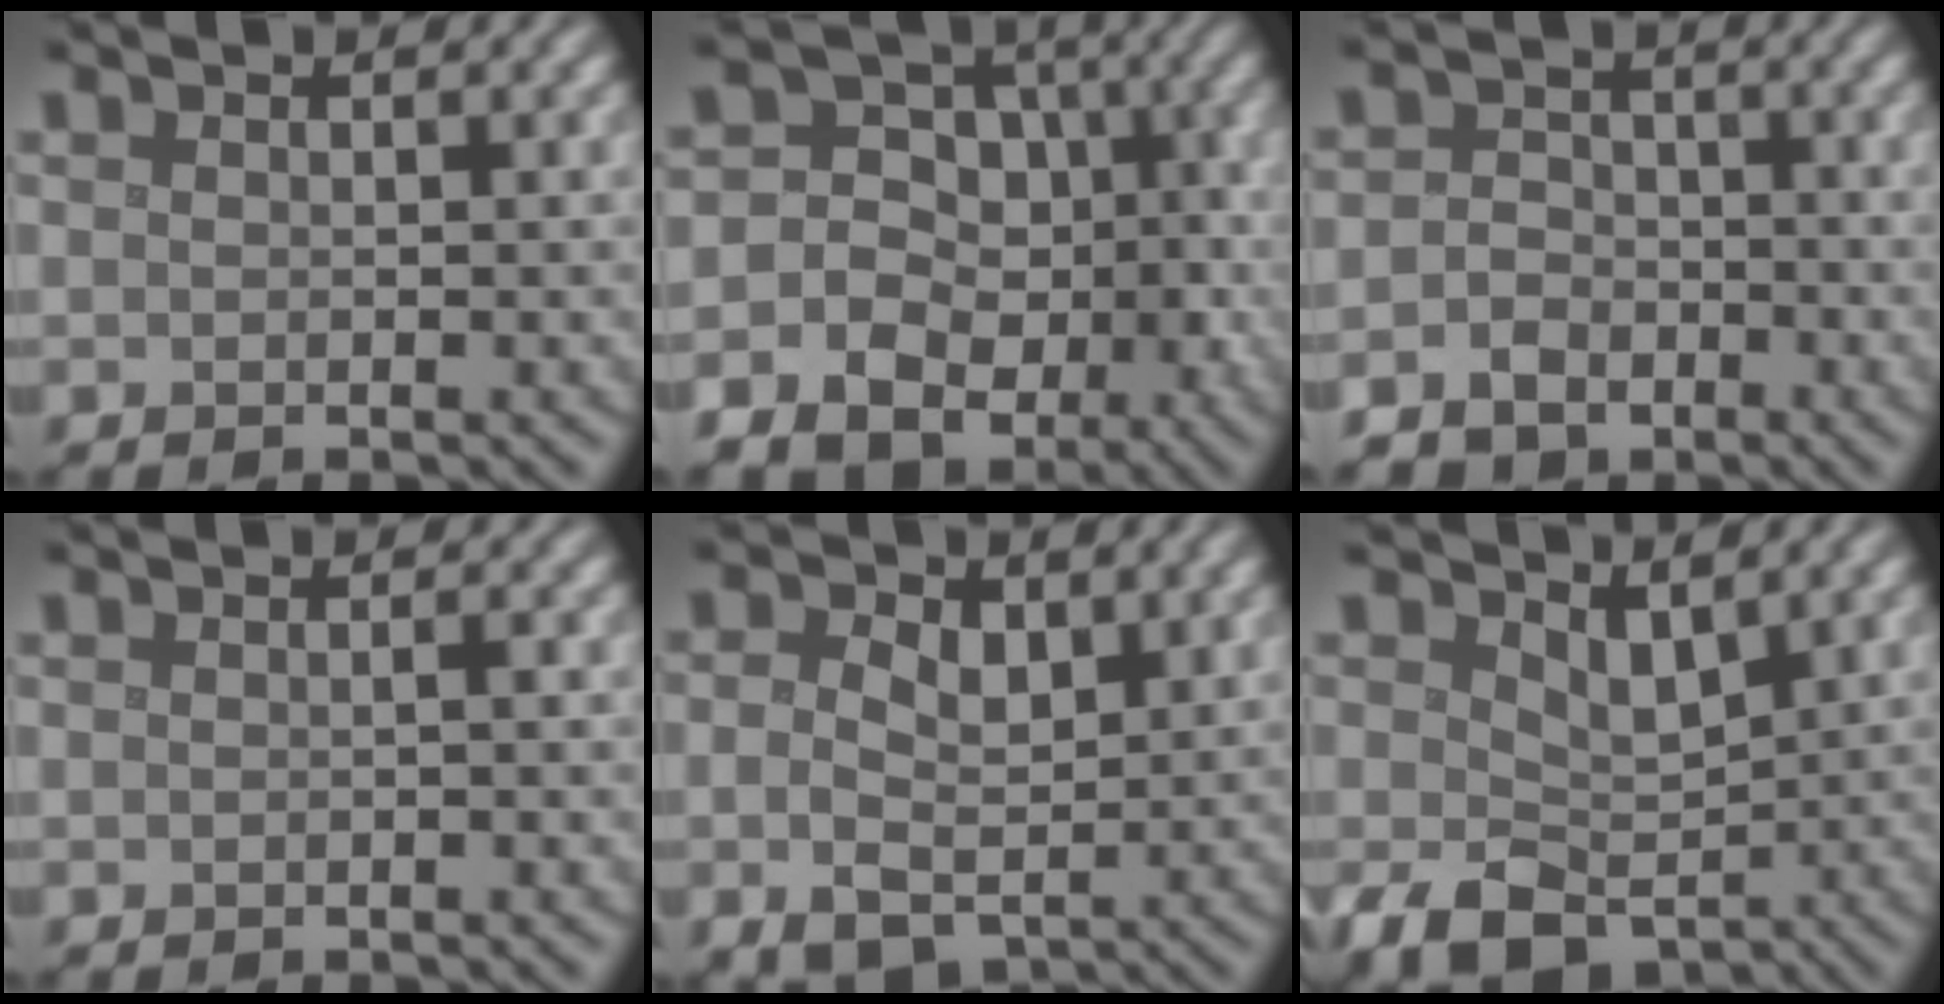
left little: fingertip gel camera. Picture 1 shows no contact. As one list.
[{"total": 15.2, "force": [-6.1, 13.2, 4.4], "torque": [-0.097, -0.012, -0.103]}, {"total": 5.3, "force": [-3.4, 3.9, 1.1], "torque": [0.012, -0.011, -0.056]}, {"total": 0.6, "force": [-0.3, -0.2, 0.4], "torque": [-0.009, -0.001, -0.005]}, {"total": 4.2, "force": [0.2, 3.0, 3.0], "torque": [-0.054, -0.003, 0.002]}, {"total": 5.3, "force": [-1.1, 3.8, 3.5], "torque": [-0.077, -0.017, -0.009]}]